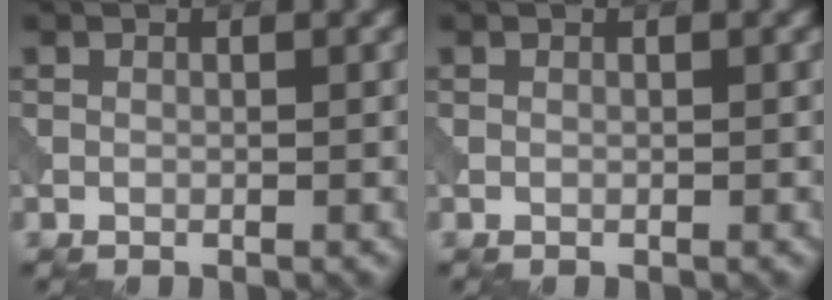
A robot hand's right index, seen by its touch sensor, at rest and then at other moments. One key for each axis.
{"total": 0.0}